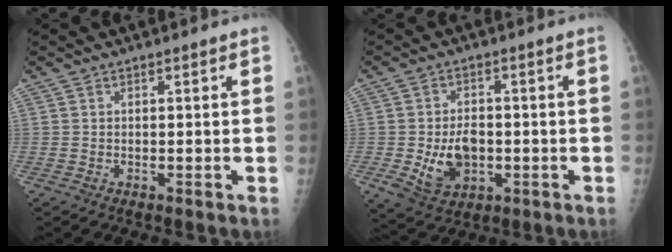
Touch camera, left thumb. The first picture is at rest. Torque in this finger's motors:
{"motor_torque": [0.66, 0.62, 0.62, 0.08, 0.06]}